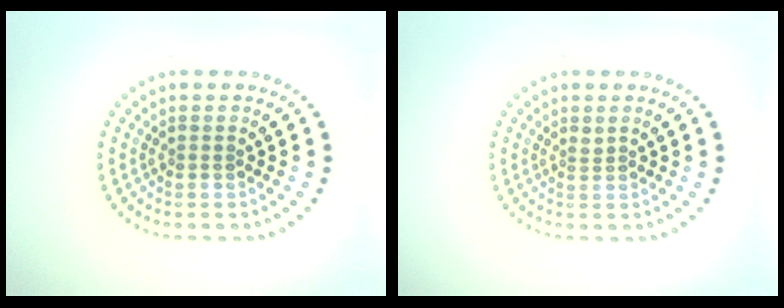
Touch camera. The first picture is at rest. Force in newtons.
{"total": 0.7, "press": 0.5, "slide": 0.6}